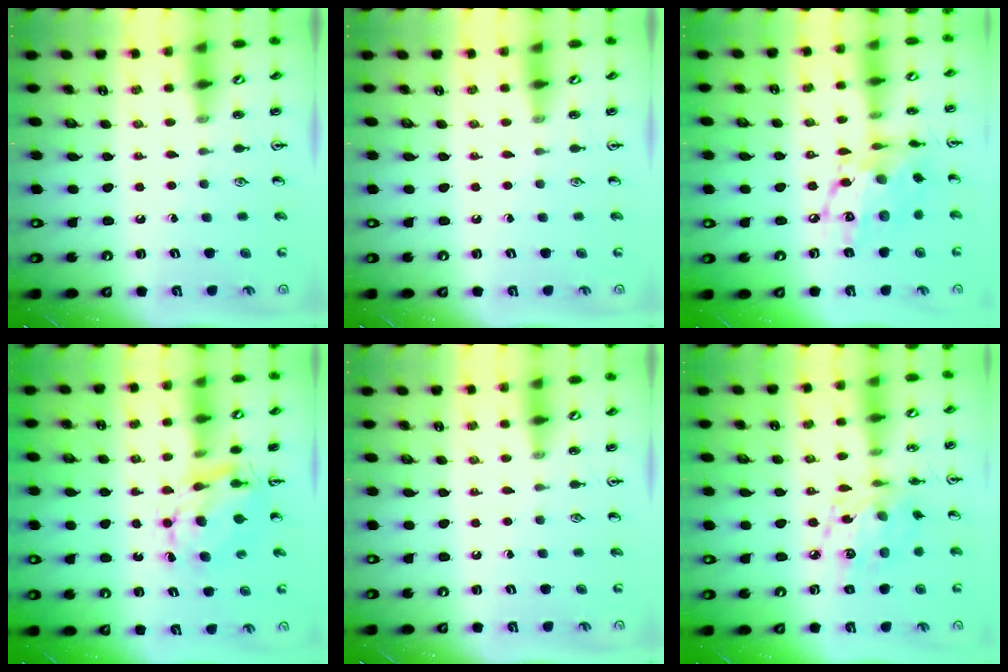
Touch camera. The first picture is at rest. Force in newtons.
{"total": 0.0}
{"total": 15.7, "press": 15.7, "slide": 1.3}
{"total": 7.5, "press": 7.5, "slide": 0.7}
{"total": 0.0}
{"total": 12.7, "press": 12.7, "slide": 0.7}